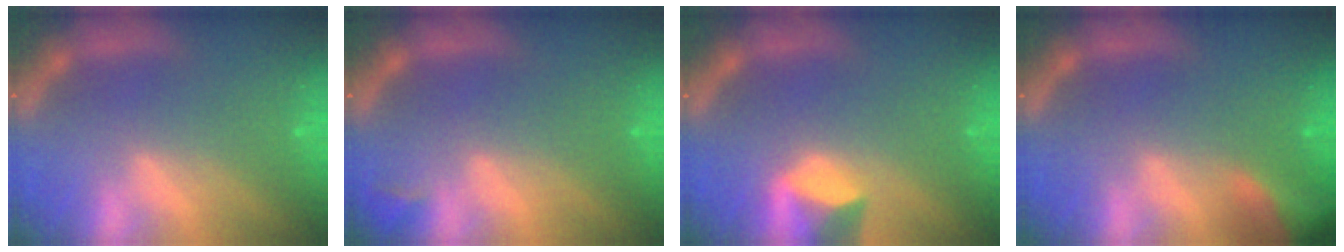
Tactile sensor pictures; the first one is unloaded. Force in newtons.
{"total": 0.9}
{"total": 3.0}
{"total": 5.9}